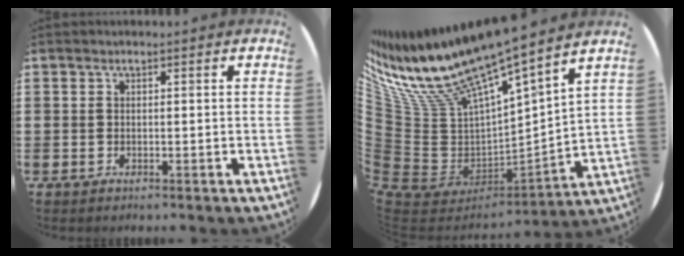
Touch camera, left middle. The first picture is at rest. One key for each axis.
{"total": 14.2, "fx": 12.7, "fy": 2.8, "fz": 5.8, "tx": -0.162, "ty": -0.104, "tz": 0.220}